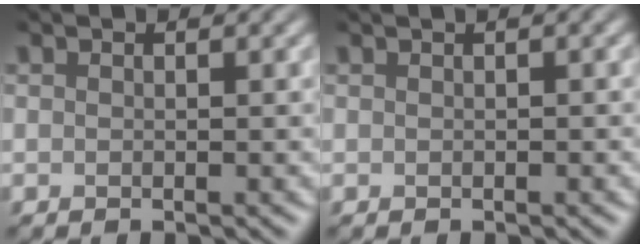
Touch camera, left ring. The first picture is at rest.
{"total": 1.4, "force": [0.5, 0.4, 1.3], "torque": [-0.017, 0.007, 0.005]}